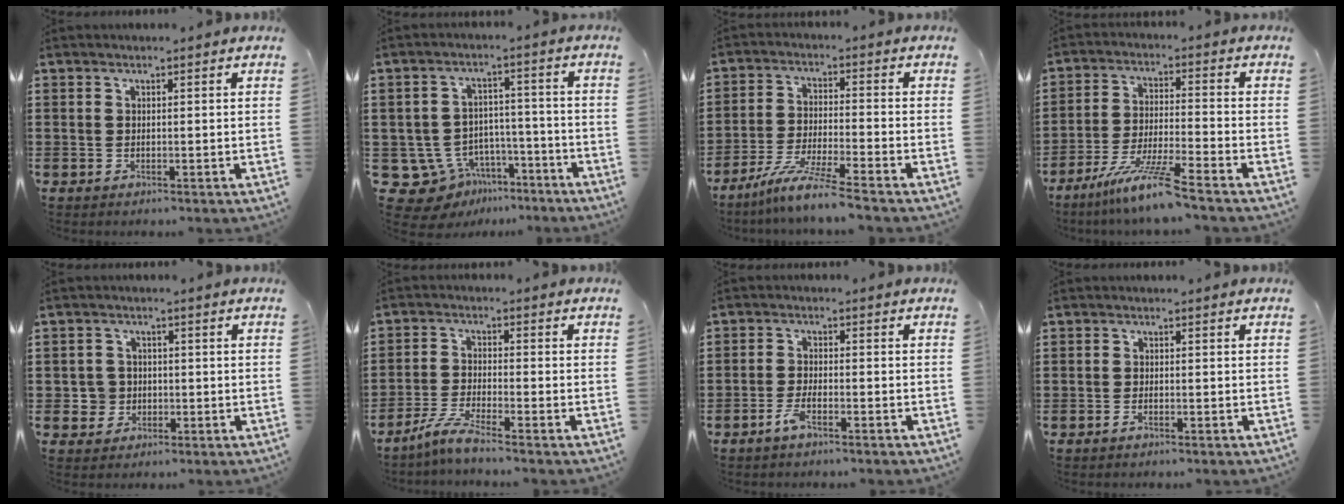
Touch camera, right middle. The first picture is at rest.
{"total": 8.4, "force": [-6.4, 5.1, 2.0], "torque": [-0.059, 0.026, -0.122]}
{"total": 7.2, "force": [-6.1, -0.6, 3.9], "torque": [-0.086, -0.022, -0.120]}
{"total": 8.7, "force": [-6.7, -0.5, 5.4], "torque": [-0.111, -0.017, -0.130]}
{"total": 3.1, "force": [-0.6, 3.0, 0.6], "torque": [-0.025, 0.007, -0.016]}
{"total": 4.7, "force": [-3.8, -0.1, 2.8], "torque": [-0.074, -0.017, -0.077]}
{"total": 3.0, "force": [-2.1, 0.5, 2.0], "torque": [-0.048, 0.000, -0.044]}
{"total": 0.9, "force": [-0.7, 0.1, 0.6], "torque": [-0.012, -0.003, -0.012]}